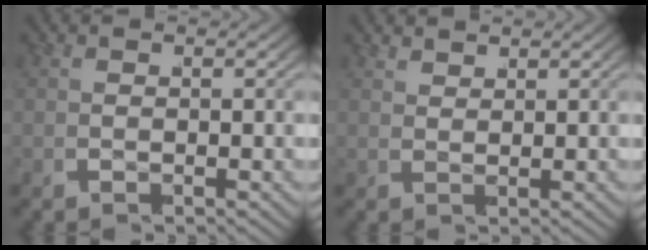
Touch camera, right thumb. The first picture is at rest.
{"total": 1.8, "force": [1.6, -0.4, -0.6], "torque": [0.017, 0.007, 0.031]}